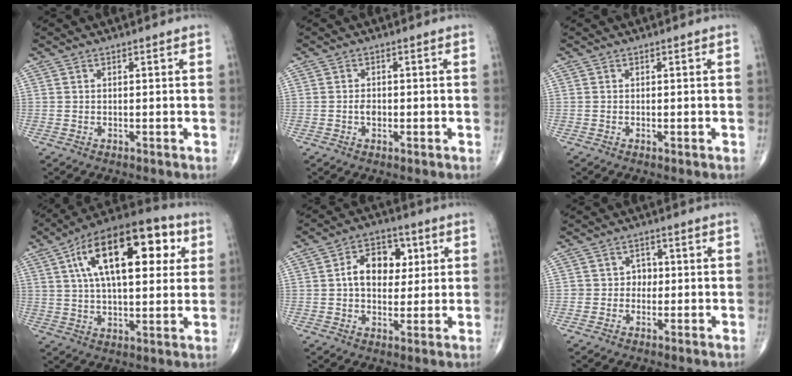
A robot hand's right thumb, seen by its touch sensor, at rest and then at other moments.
{"total": 1.7, "force": [-0.4, 1.1, 1.2], "torque": [-0.017, 0.002, -0.007]}
{"total": 0.0}
{"total": 23.0, "force": [7.1, 10.7, 19.0], "torque": [-0.287, 0.015, 0.106]}
{"total": 9.8, "force": [1.9, 6.9, 6.8], "torque": [-0.072, 0.008, 0.026]}
{"total": 2.7, "force": [-0.2, 2.5, 0.9], "torque": [0.012, 0.010, -0.011]}